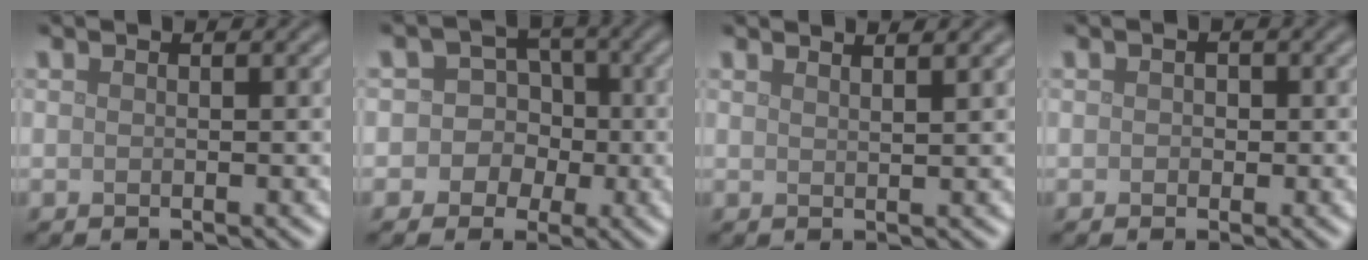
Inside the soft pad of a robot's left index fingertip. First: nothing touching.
{"total": 5.2, "force": [-0.4, 4.9, 1.5], "torque": [0.004, 0.033, -0.041]}
{"total": 3.0, "force": [2.3, 1.0, 1.5], "torque": [0.008, 0.014, 0.002]}
{"total": 0.8, "force": [0.0, 0.7, 0.4], "torque": [-0.003, -0.003, -0.002]}